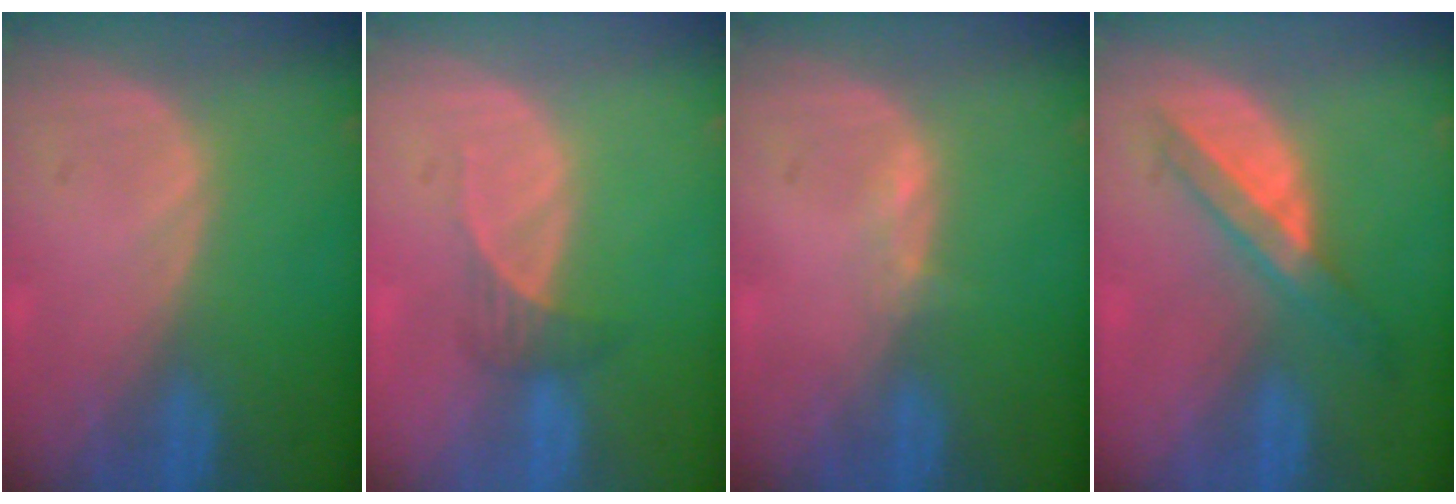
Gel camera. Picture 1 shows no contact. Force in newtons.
{"total": 2.1, "press": 1.9, "slide": 0.9}
{"total": 1.0, "press": 0.8, "slide": 0.5}
{"total": 6.0, "press": 5.5, "slide": 2.5}